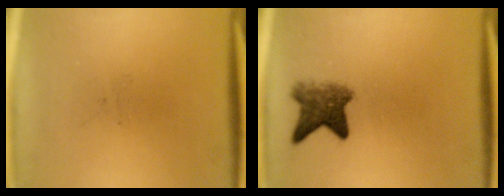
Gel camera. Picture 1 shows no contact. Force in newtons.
{"total": 5.2}